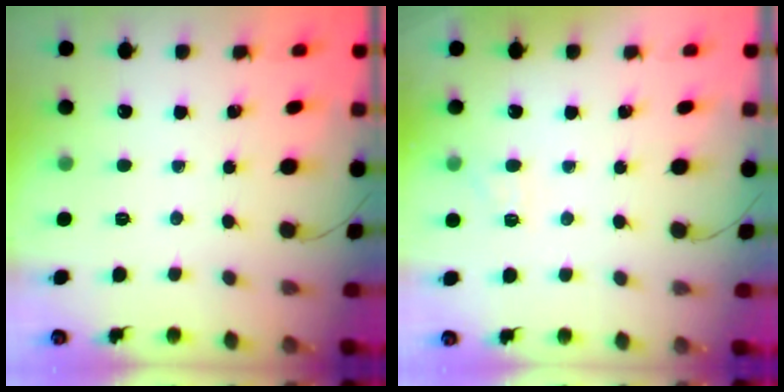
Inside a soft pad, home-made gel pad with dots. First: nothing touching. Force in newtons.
{"total": 5.0, "press": 4.8, "slide": 1.5}